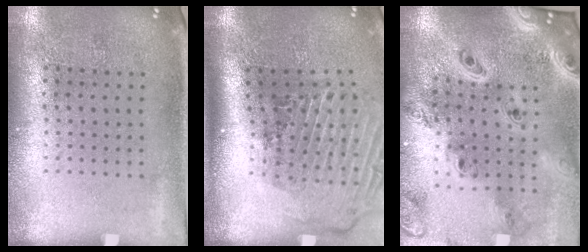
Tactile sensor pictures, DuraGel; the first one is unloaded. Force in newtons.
{"total": 2.9, "press": 2.0, "slide": 2.2}
{"total": 4.0, "press": 3.0, "slide": 2.7}